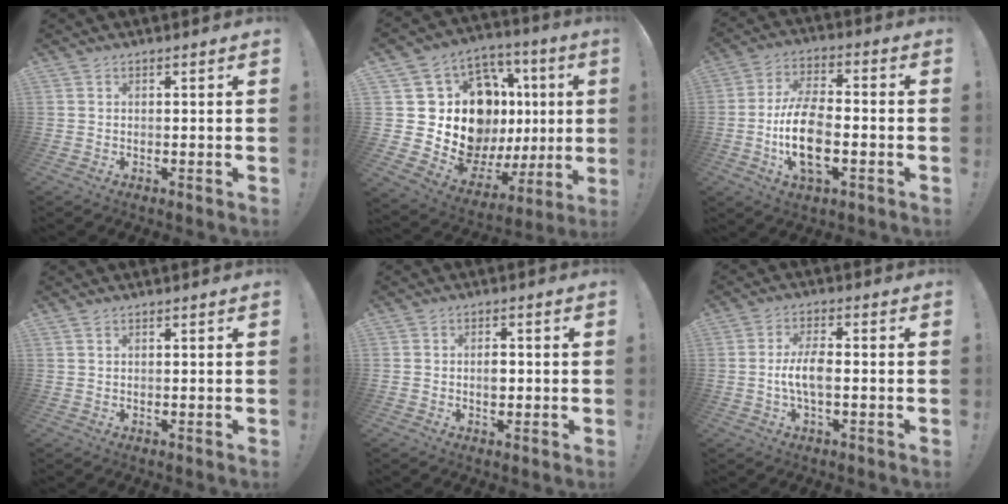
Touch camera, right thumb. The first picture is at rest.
{"total": 19.3, "force": [5.1, 14.4, 11.7], "torque": [-0.208, -0.047, 0.141]}
{"total": 15.0, "force": [-3.8, 7.4, 12.5], "torque": [-0.252, 0.002, -0.068]}
{"total": 0.5, "force": [0.3, 0.2, 0.3], "torque": [-0.005, 0.000, 0.006]}
{"total": 3.0, "force": [-0.5, 2.0, 2.2], "torque": [-0.025, 0.003, -0.013]}
{"total": 6.9, "force": [-1.2, 2.2, 6.4], "torque": [-0.139, -0.002, -0.025]}